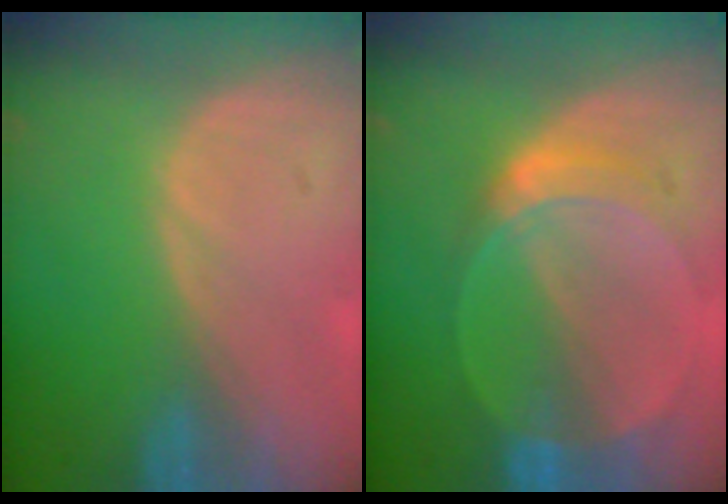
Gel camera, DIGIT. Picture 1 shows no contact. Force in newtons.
{"total": 6.4, "press": 5.7, "slide": 2.9}